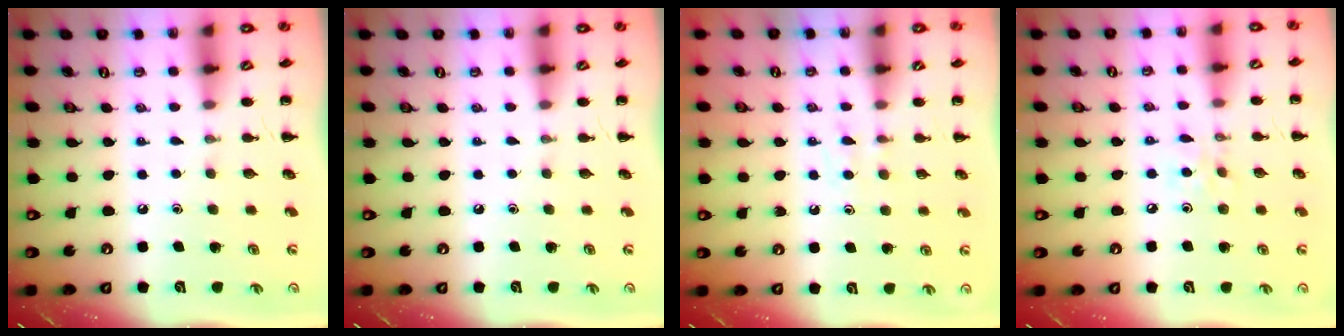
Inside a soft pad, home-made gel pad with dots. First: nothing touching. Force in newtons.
{"total": 0.0}
{"total": 3.6, "press": 3.3, "slide": 1.4}
{"total": 4.0, "press": 3.8, "slide": 1.4}